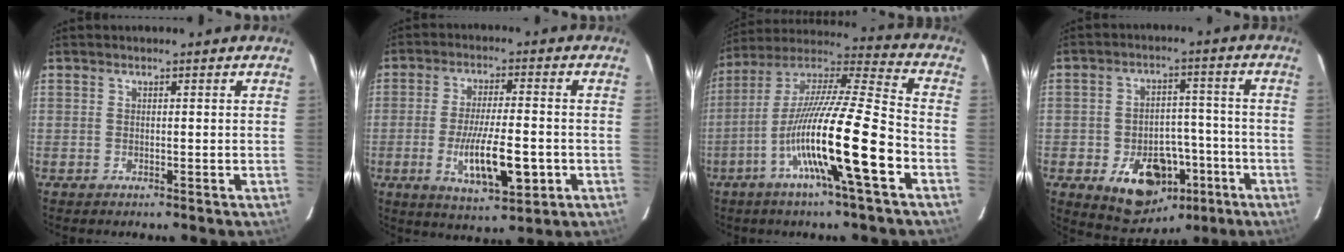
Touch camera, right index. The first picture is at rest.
{"total": 11.0, "force": [-2.9, 2.4, 10.3], "torque": [-0.186, -0.013, -0.042]}
{"total": 18.4, "force": [-6.7, 0.0, 17.1], "torque": [-0.320, -0.007, -0.126]}
{"total": 12.3, "force": [-5.3, 7.9, 7.8], "torque": [-0.116, 0.015, -0.068]}